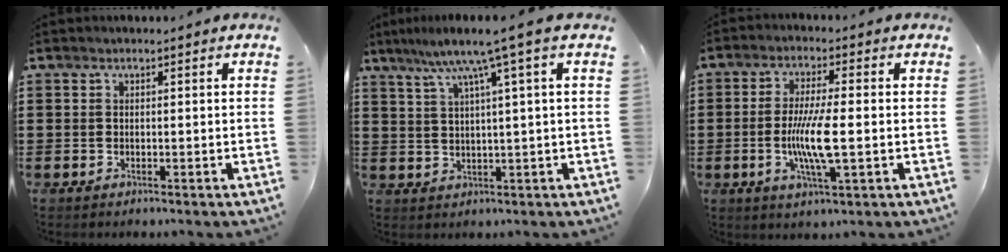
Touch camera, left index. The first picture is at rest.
{"total": 6.7, "force": [3.2, -0.4, 5.9], "torque": [-0.125, -0.006, 0.048]}
{"total": 8.0, "force": [-1.1, 1.3, 7.9], "torque": [-0.154, -0.009, -0.025]}